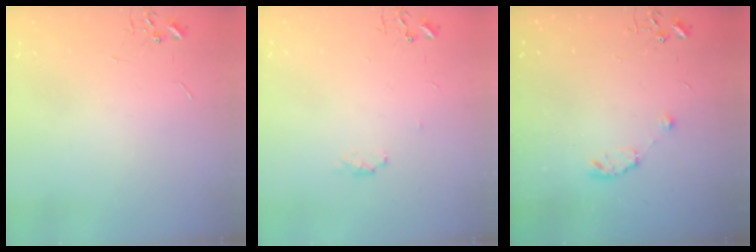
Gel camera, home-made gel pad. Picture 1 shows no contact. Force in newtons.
{"total": 3.9, "press": 3.8, "slide": 0.8}
{"total": 5.6, "press": 5.5, "slide": 0.7}